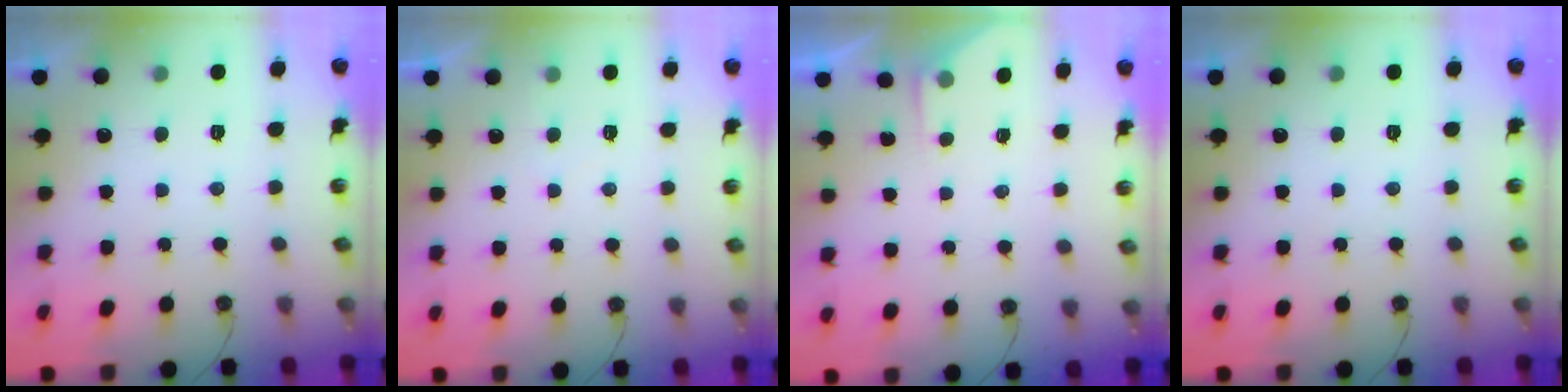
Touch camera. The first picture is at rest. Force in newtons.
{"total": 2.0, "press": 2.0, "slide": 0.3}
{"total": 2.1, "press": 2.0, "slide": 0.3}
{"total": 0.0}